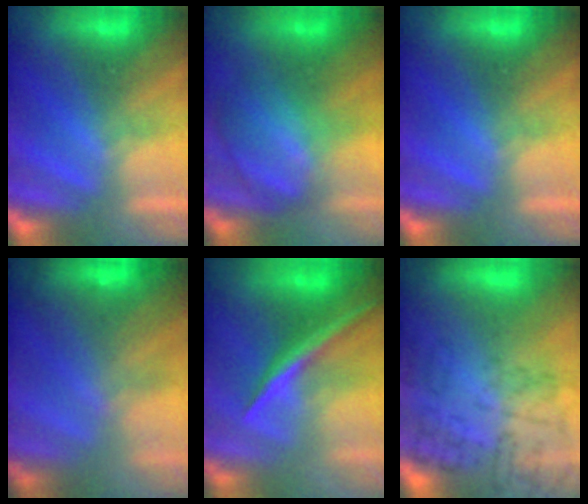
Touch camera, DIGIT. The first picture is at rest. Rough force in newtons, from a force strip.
{"total": 3.0}
{"total": 0.0}
{"total": 7.9}
{"total": 1.8}
{"total": 11.3}